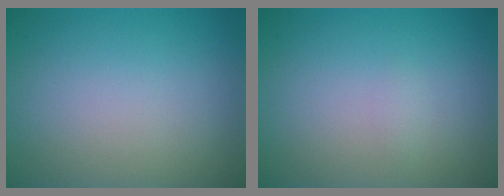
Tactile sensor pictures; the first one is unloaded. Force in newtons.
{"total": 0.5, "press": 0.5, "slide": 0.1}